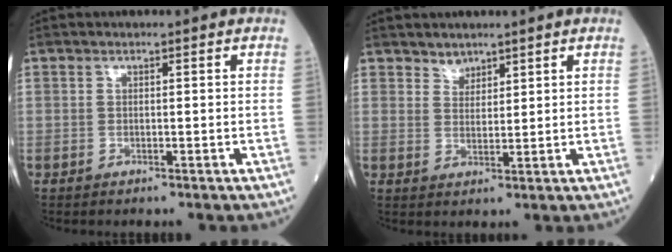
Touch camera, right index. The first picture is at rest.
{"total": 2.1, "force": [1.9, 1.0, 0.2], "torque": [-0.001, -0.004, 0.032]}